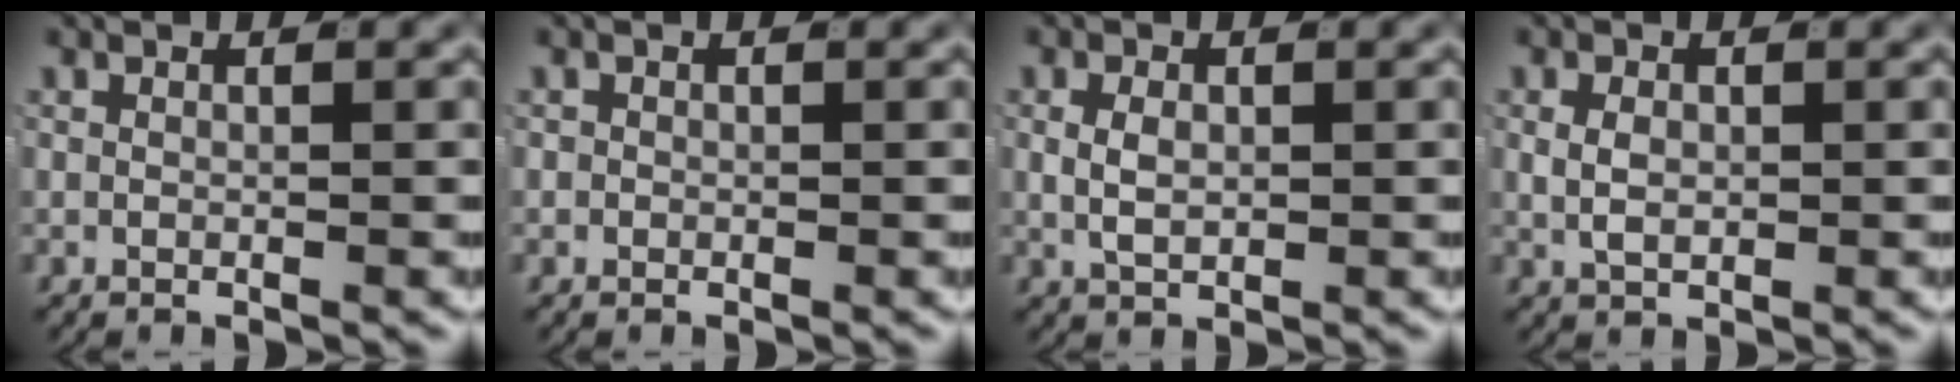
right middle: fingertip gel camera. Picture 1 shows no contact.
{"total": 0.0}
{"total": 2.2, "force": [0.1, 1.4, 1.6], "torque": [-0.034, -0.006, 0.011]}
{"total": 1.9, "force": [0.1, 1.2, 1.4], "torque": [-0.027, -0.004, 0.010]}